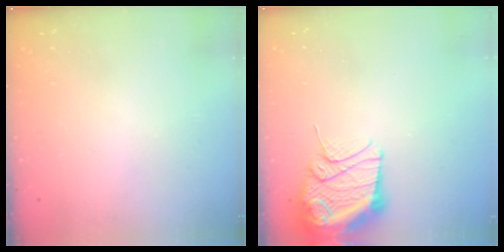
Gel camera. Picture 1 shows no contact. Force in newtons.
{"total": 14.0, "press": 13.9, "slide": 1.7}